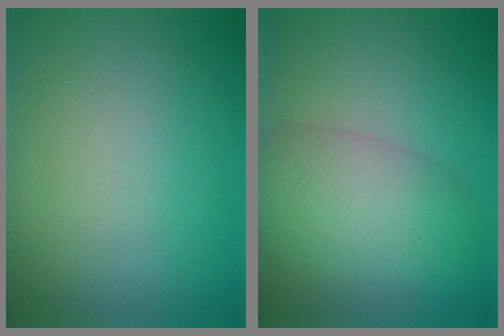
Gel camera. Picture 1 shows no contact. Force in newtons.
{"total": 5.3, "press": 5.3, "slide": 0.1}